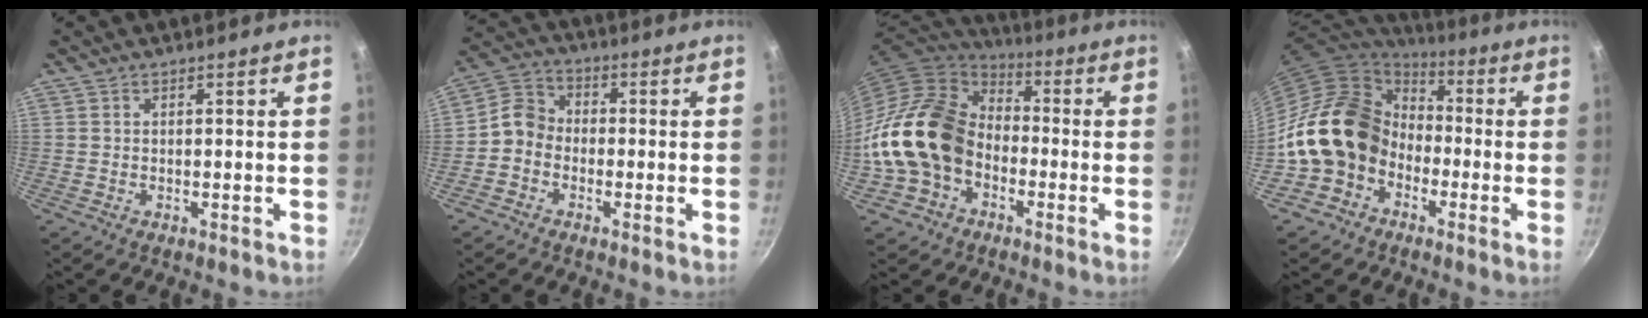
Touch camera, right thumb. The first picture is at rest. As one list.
[{"total": 6.1, "force": [-1.9, 5.1, 2.8], "torque": [-0.032, 0.029, -0.059]}, {"total": 18.5, "force": [-4.3, 14.1, 11.1], "torque": [-0.178, 0.058, -0.095]}, {"total": 16.5, "force": [-3.5, 13.6, 8.6], "torque": [-0.112, 0.049, -0.070]}]